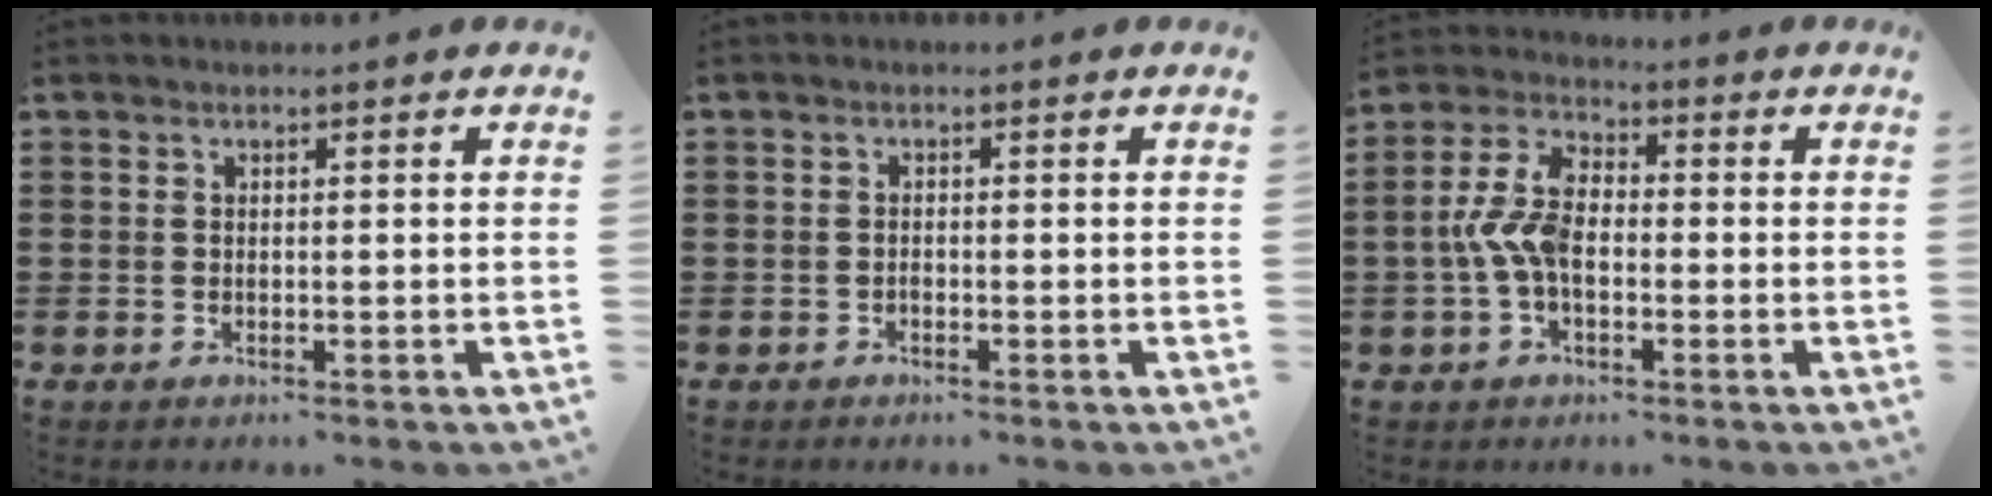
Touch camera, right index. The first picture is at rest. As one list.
[{"total": 0.5, "force": [-0.4, 0.3, 0.0], "torque": [-0.003, 0.000, -0.008]}, {"total": 6.8, "force": [-1.6, 3.9, 5.4], "torque": [-0.135, -0.001, -0.037]}]